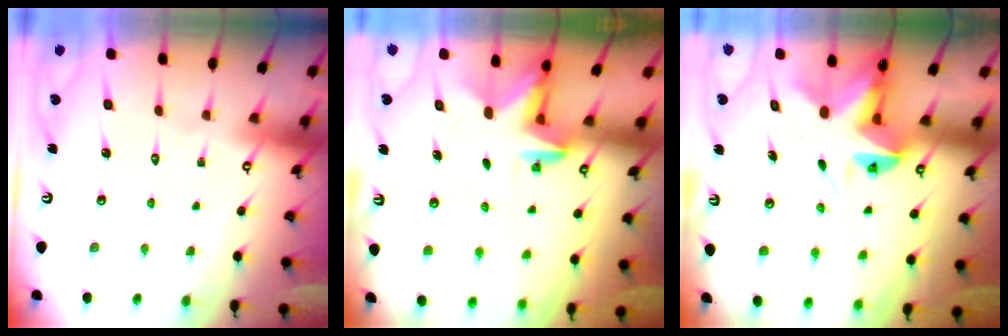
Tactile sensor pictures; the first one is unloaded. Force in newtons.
{"total": 2.9, "press": 2.9, "slide": 0.1}
{"total": 5.6, "press": 5.6, "slide": 0.5}